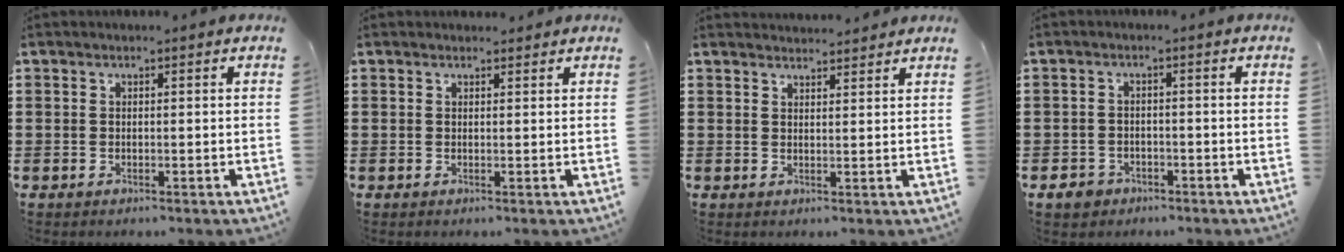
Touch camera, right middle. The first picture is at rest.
{"total": 1.0, "force": [0.9, 0.5, 0.0], "torque": [0.005, -0.001, 0.016]}
{"total": 2.1, "force": [2.1, 0.1, -0.1], "torque": [0.004, -0.002, 0.040]}
{"total": 2.3, "force": [-1.7, 1.4, 0.5], "torque": [-0.022, 0.000, -0.039]}